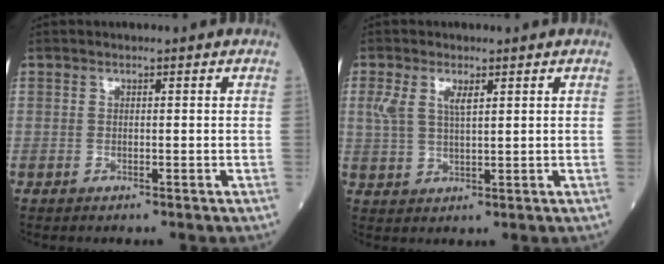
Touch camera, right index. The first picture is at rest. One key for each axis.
{"total": 4.5, "fx": 1.9, "fy": 1.7, "fz": 3.7, "tx": -0.084, "ty": 0.012, "tz": 0.043}